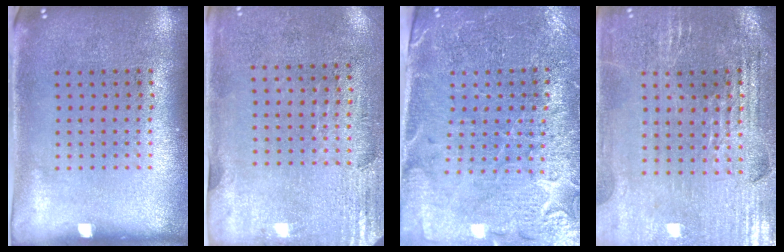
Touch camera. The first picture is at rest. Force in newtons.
{"total": 2.9, "press": 2.4, "slide": 1.5}
{"total": 3.2, "press": 3.1, "slide": 0.8}
{"total": 2.9, "press": 2.8, "slide": 0.4}